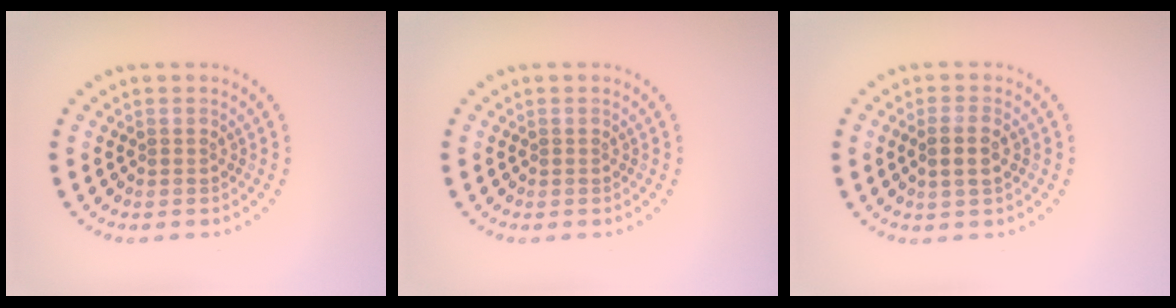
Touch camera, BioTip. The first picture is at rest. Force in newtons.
{"total": 0.0}
{"total": 2.3, "press": 2.1, "slide": 0.8}